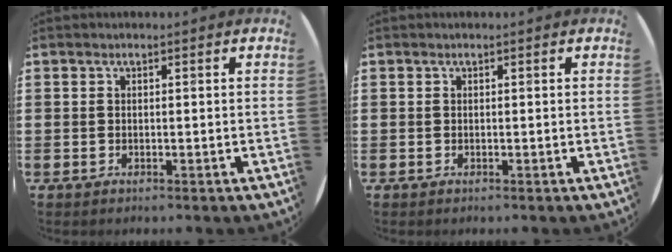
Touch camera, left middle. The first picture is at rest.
{"total": 0.0}